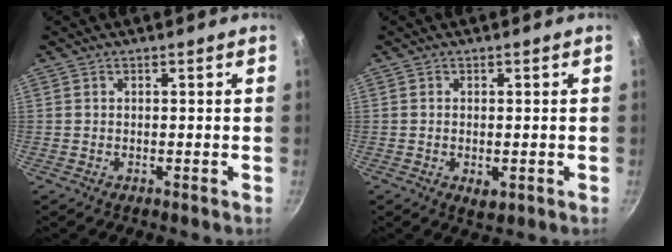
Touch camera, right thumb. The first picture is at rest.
{"total": 2.7, "force": [-0.6, 1.5, 2.2], "torque": [-0.035, -0.008, -0.008]}